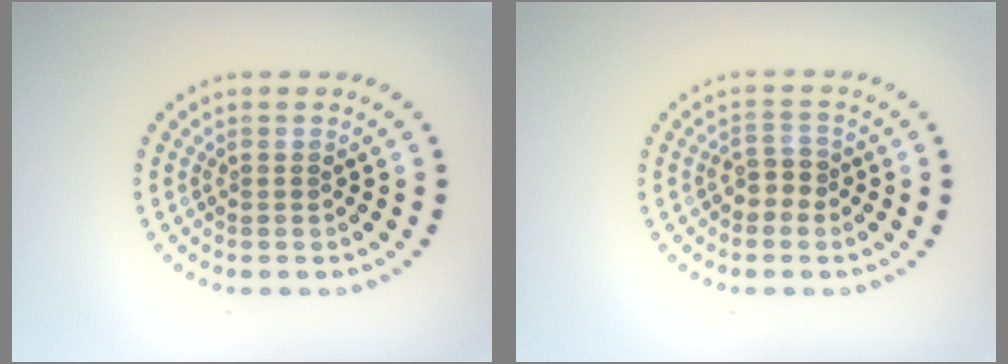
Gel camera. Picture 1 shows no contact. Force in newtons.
{"total": 1.8, "press": 1.6, "slide": 0.9}